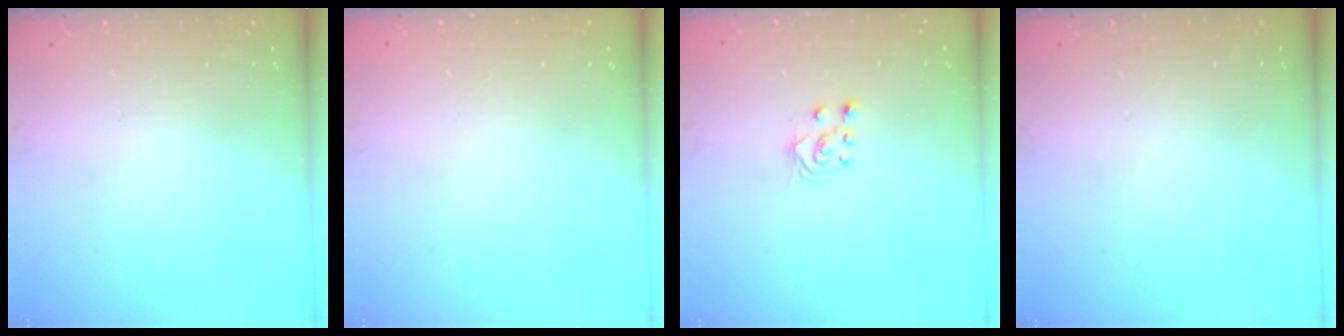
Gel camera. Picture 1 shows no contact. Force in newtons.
{"total": 0.0}
{"total": 4.3, "press": 4.3, "slide": 0.6}
{"total": 0.0}